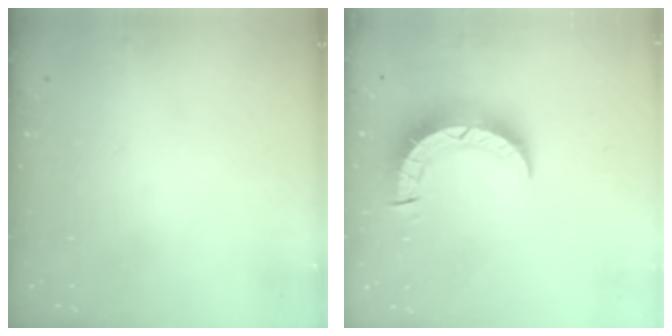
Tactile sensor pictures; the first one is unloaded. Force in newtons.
{"total": 8.2, "press": 8.1, "slide": 0.8}